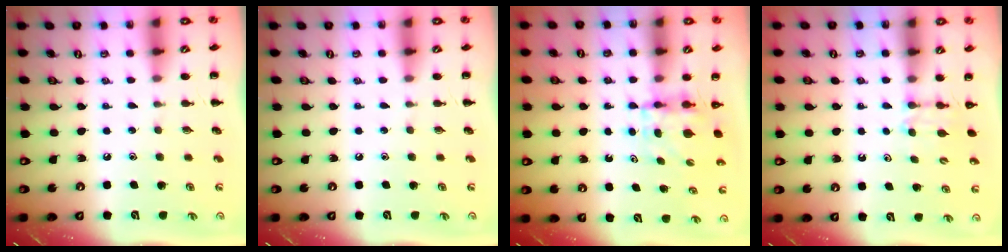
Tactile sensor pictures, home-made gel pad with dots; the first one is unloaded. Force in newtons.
{"total": 0.0}
{"total": 3.9, "press": 3.9, "slide": 0.3}
{"total": 4.2, "press": 4.0, "slide": 1.3}